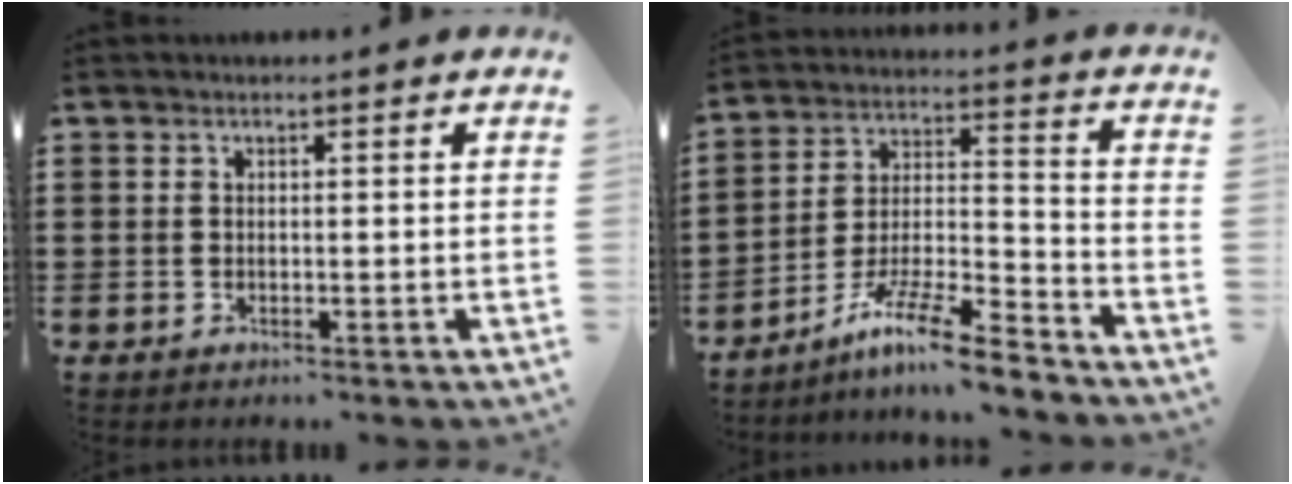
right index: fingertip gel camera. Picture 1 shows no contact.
{"total": 10.8, "force": [-9.2, 0.7, 5.7], "torque": [-0.096, 0.019, -0.178]}